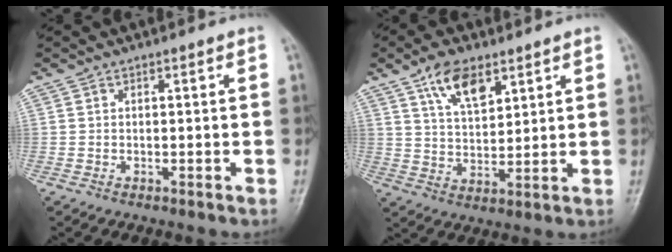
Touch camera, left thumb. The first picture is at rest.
{"total": 8.7, "force": [5.2, 4.2, 5.6], "torque": [-0.082, -0.027, 0.098]}